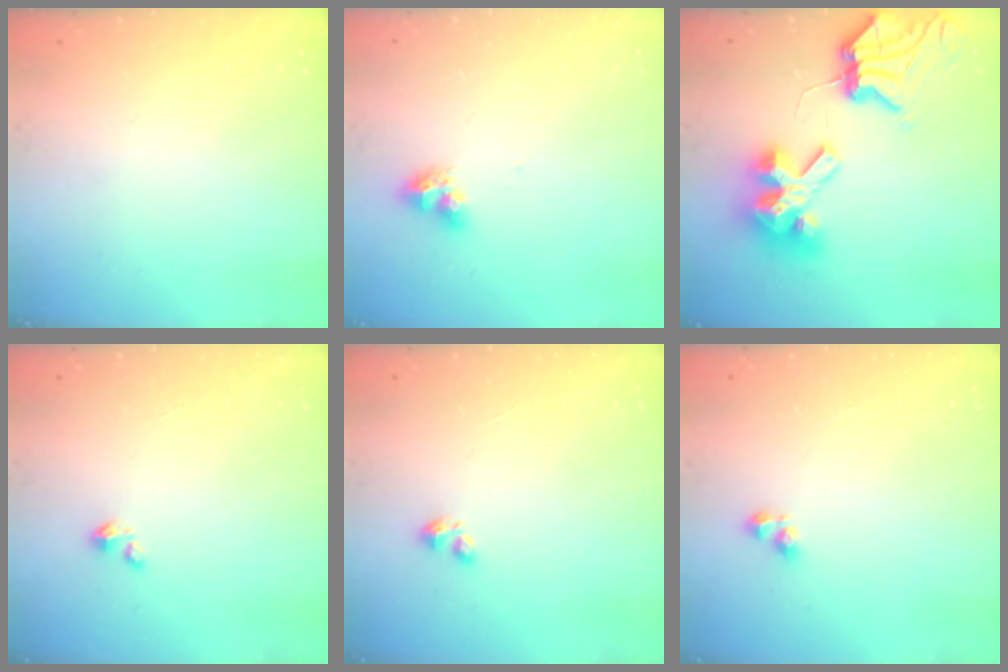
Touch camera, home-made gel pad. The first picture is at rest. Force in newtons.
{"total": 7.1, "press": 7.1, "slide": 0.7}
{"total": 12.0, "press": 11.9, "slide": 1.3}
{"total": 1.4, "press": 1.4, "slide": 0.2}
{"total": 2.2, "press": 2.2, "slide": 0.4}
{"total": 2.8, "press": 2.8, "slide": 0.3}